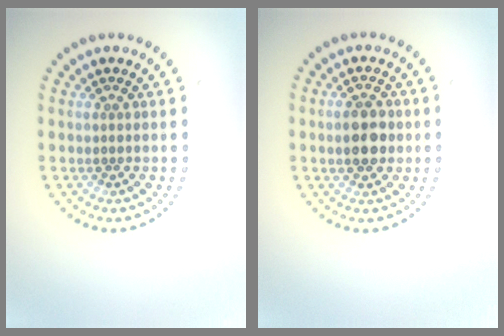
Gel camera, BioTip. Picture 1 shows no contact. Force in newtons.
{"total": 3.7, "press": 3.7, "slide": 0.1}